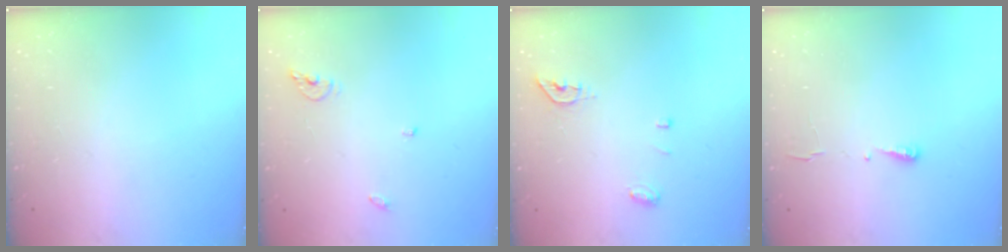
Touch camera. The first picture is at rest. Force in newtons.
{"total": 5.8, "press": 5.8, "slide": 0.2}
{"total": 8.4, "press": 5.6, "slide": 6.3}
{"total": 4.4, "press": 4.3, "slide": 0.7}